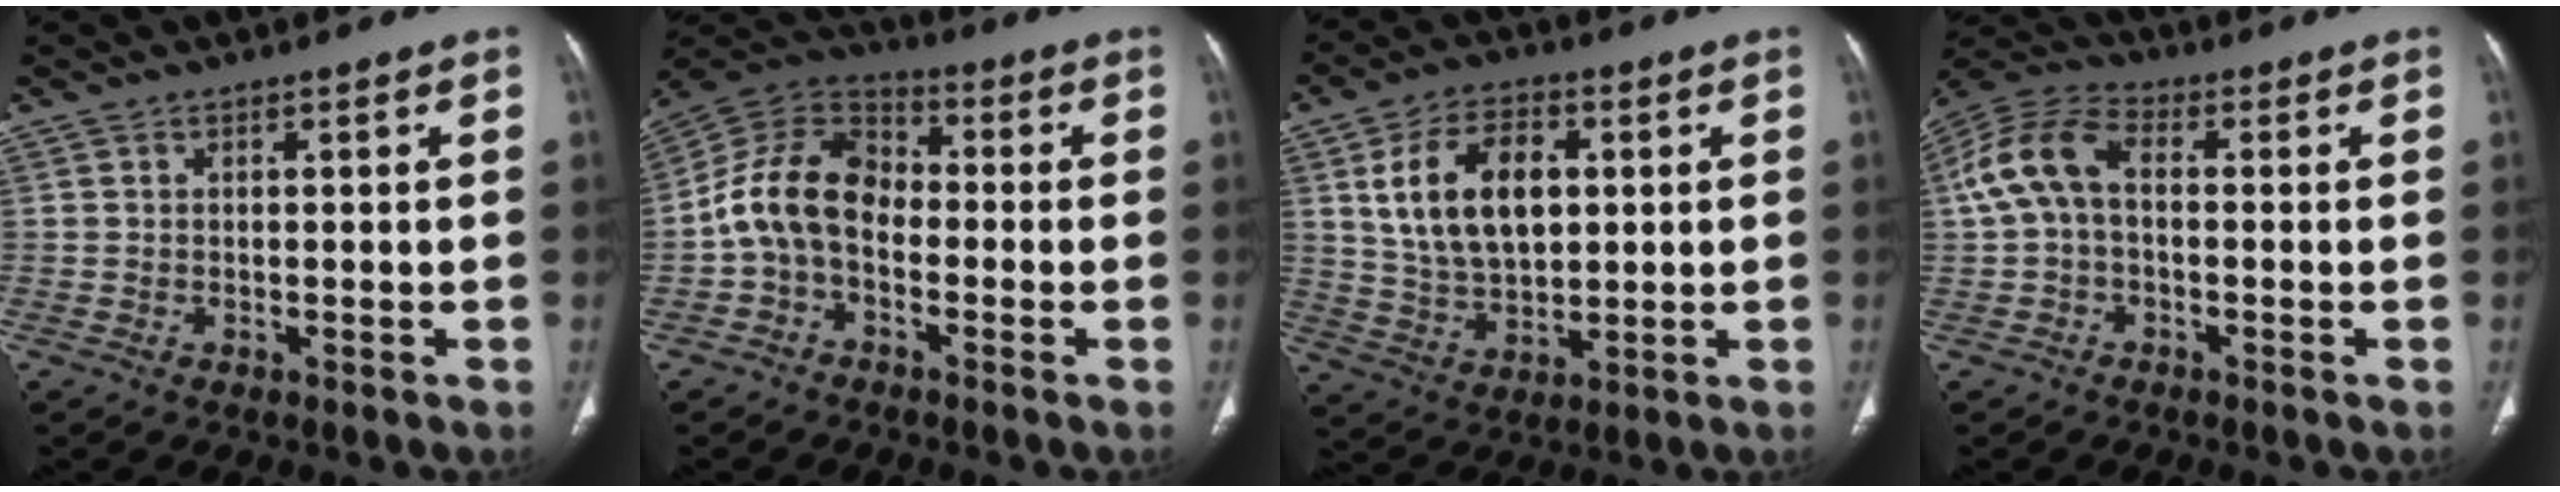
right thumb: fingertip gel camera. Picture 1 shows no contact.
{"total": 11.8, "force": [-2.1, 8.3, 8.2], "torque": [-0.142, 0.040, -0.053]}
{"total": 14.0, "force": [3.2, 8.7, 10.5], "torque": [-0.158, -0.005, 0.061]}
{"total": 9.4, "force": [0.2, 5.6, 7.5], "torque": [-0.160, 0.031, -0.004]}